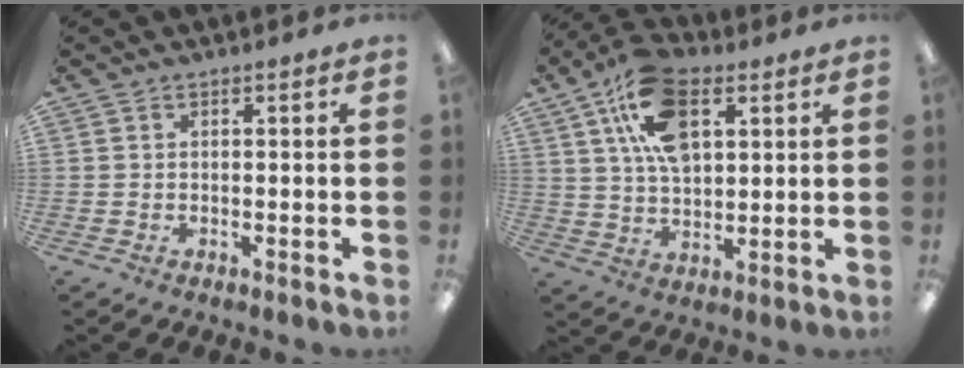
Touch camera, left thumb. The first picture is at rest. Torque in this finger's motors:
{"motor_torque": [0.14, 0.56, 0.24, -0.17, 0.15]}